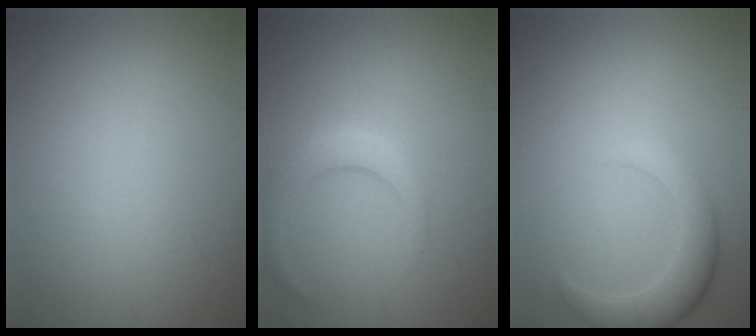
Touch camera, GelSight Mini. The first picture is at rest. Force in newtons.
{"total": 2.9, "press": 2.9, "slide": 0.1}
{"total": 3.5, "press": 3.4, "slide": 0.2}